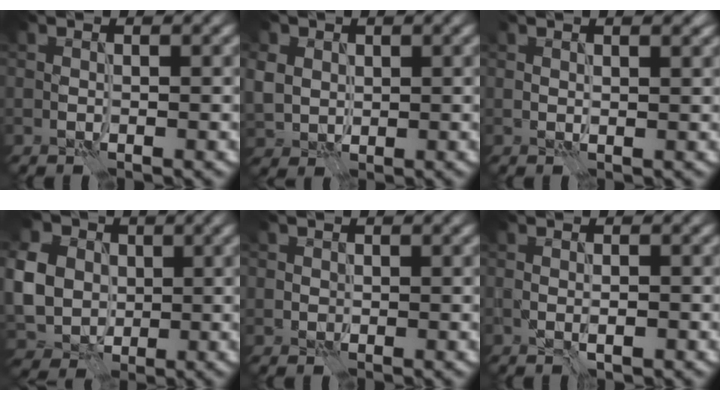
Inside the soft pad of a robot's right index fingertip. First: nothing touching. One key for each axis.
{"total": 3.6, "fx": 1.1, "fy": 3.1, "fz": 1.4, "tx": -0.057, "ty": 0.005, "tz": 0.029}
{"total": 1.6, "fx": 1.0, "fy": 0.6, "fz": 1.1, "tx": -0.015, "ty": 0.000, "tz": 0.018}
{"total": 9.4, "fx": 1.2, "fy": 8.0, "fz": 4.7, "tx": -0.118, "ty": 0.012, "tz": 0.003}
{"total": 0.9, "fx": 0.2, "fy": 0.9, "fz": 0.0, "tx": 0.005, "ty": -0.002, "tz": 0.000}
{"total": 1.2, "fx": -0.4, "fy": 0.3, "fz": 1.1, "tx": -0.023, "ty": -0.004, "tz": -0.006}